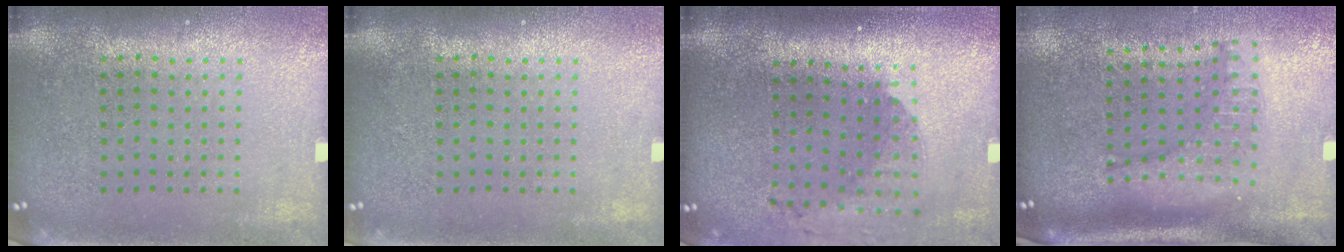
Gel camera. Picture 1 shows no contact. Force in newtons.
{"total": 0.5, "press": 0.5, "slide": 0.1}
{"total": 1.7, "press": 1.3, "slide": 1.1}
{"total": 1.4, "press": 1.3, "slide": 0.6}